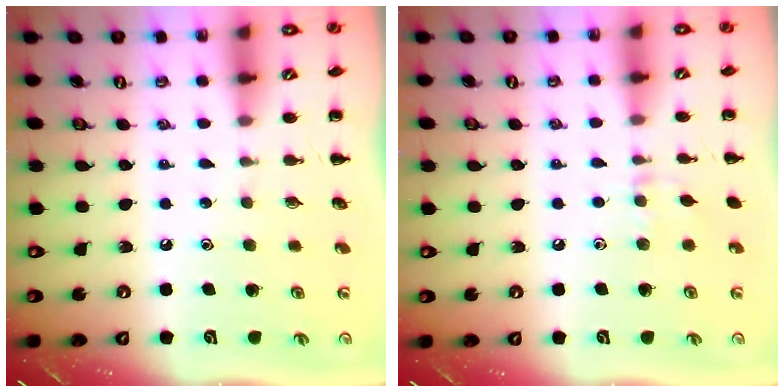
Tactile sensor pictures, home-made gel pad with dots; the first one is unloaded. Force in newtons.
{"total": 3.8, "press": 3.5, "slide": 1.4}